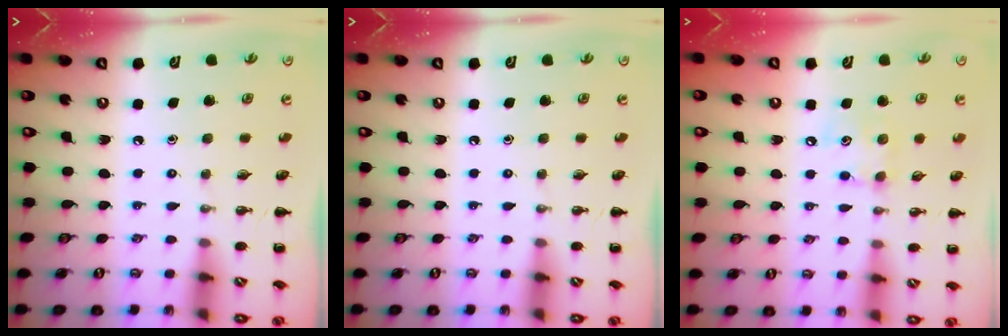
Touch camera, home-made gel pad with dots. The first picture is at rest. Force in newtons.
{"total": 0.0}
{"total": 6.7, "press": 6.7, "slide": 0.5}